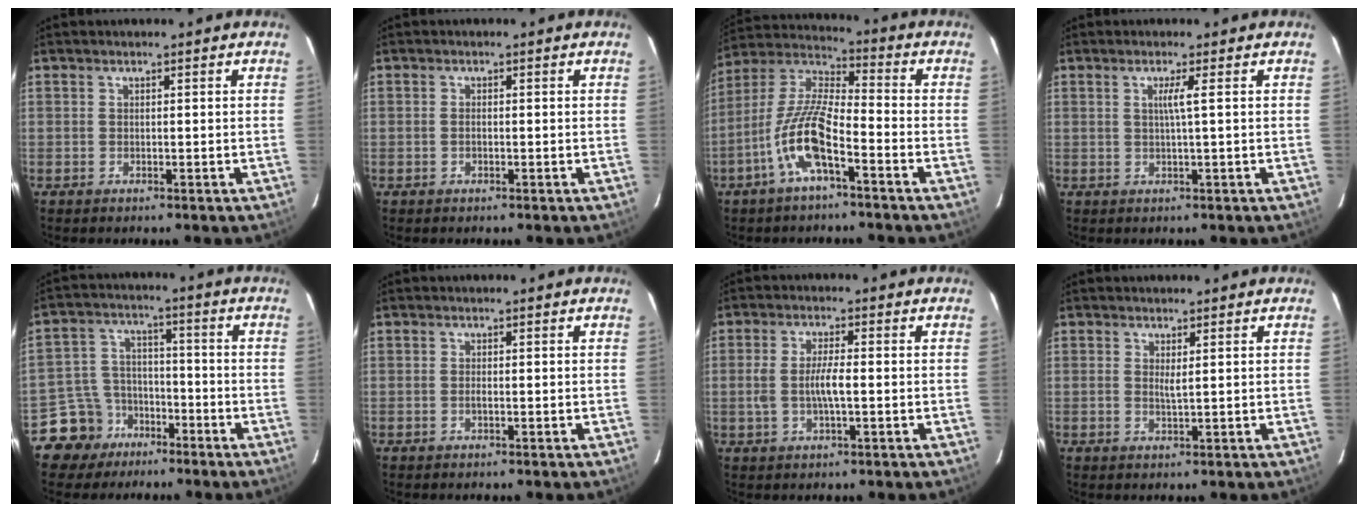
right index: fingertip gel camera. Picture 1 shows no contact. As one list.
[{"total": 0.9, "force": [-0.3, 0.5, 0.7], "torque": [-0.015, 0.001, -0.006]}, {"total": 12.1, "force": [-5.8, 2.9, 10.2], "torque": [-0.214, 0.001, -0.115]}, {"total": 2.1, "force": [0.4, -0.8, 1.9], "torque": [-0.032, -0.003, 0.009]}, {"total": 8.6, "force": [-5.7, 6.4, 0.6], "torque": [-0.032, 0.034, -0.095]}, {"total": 0.8, "force": [-0.3, 0.0, 0.7], "torque": [-0.013, 0.000, -0.005]}, {"total": 5.4, "force": [-0.7, 1.3, 5.2], "torque": [-0.101, 0.001, -0.011]}, {"total": 1.4, "force": [0.5, 0.1, 1.3], "torque": [-0.024, -0.003, 0.007]}]